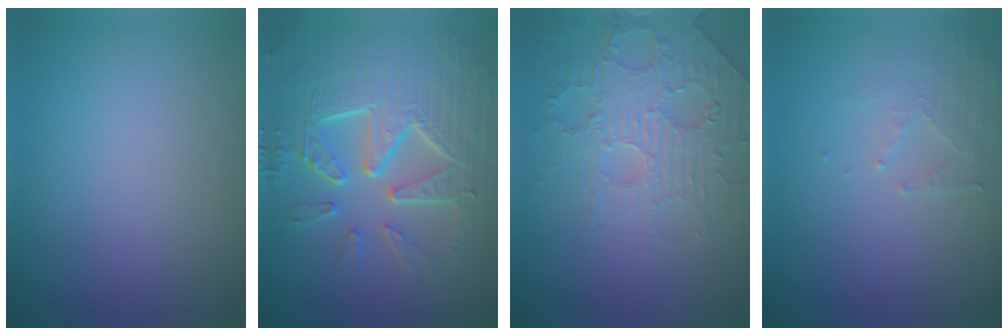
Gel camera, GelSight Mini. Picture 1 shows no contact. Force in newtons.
{"total": 9.8, "press": 6.6, "slide": 7.2}
{"total": 4.8, "press": 3.8, "slide": 2.9}
{"total": 2.0, "press": 1.9, "slide": 0.3}